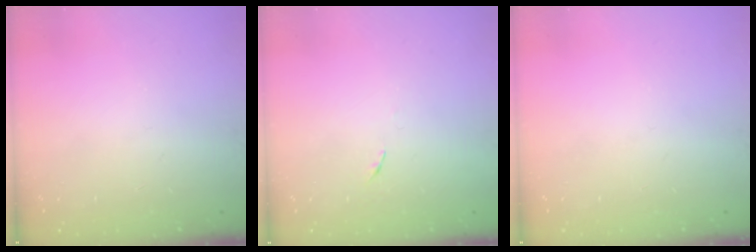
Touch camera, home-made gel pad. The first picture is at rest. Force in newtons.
{"total": 3.2, "press": 3.1, "slide": 0.4}
{"total": 0.0}